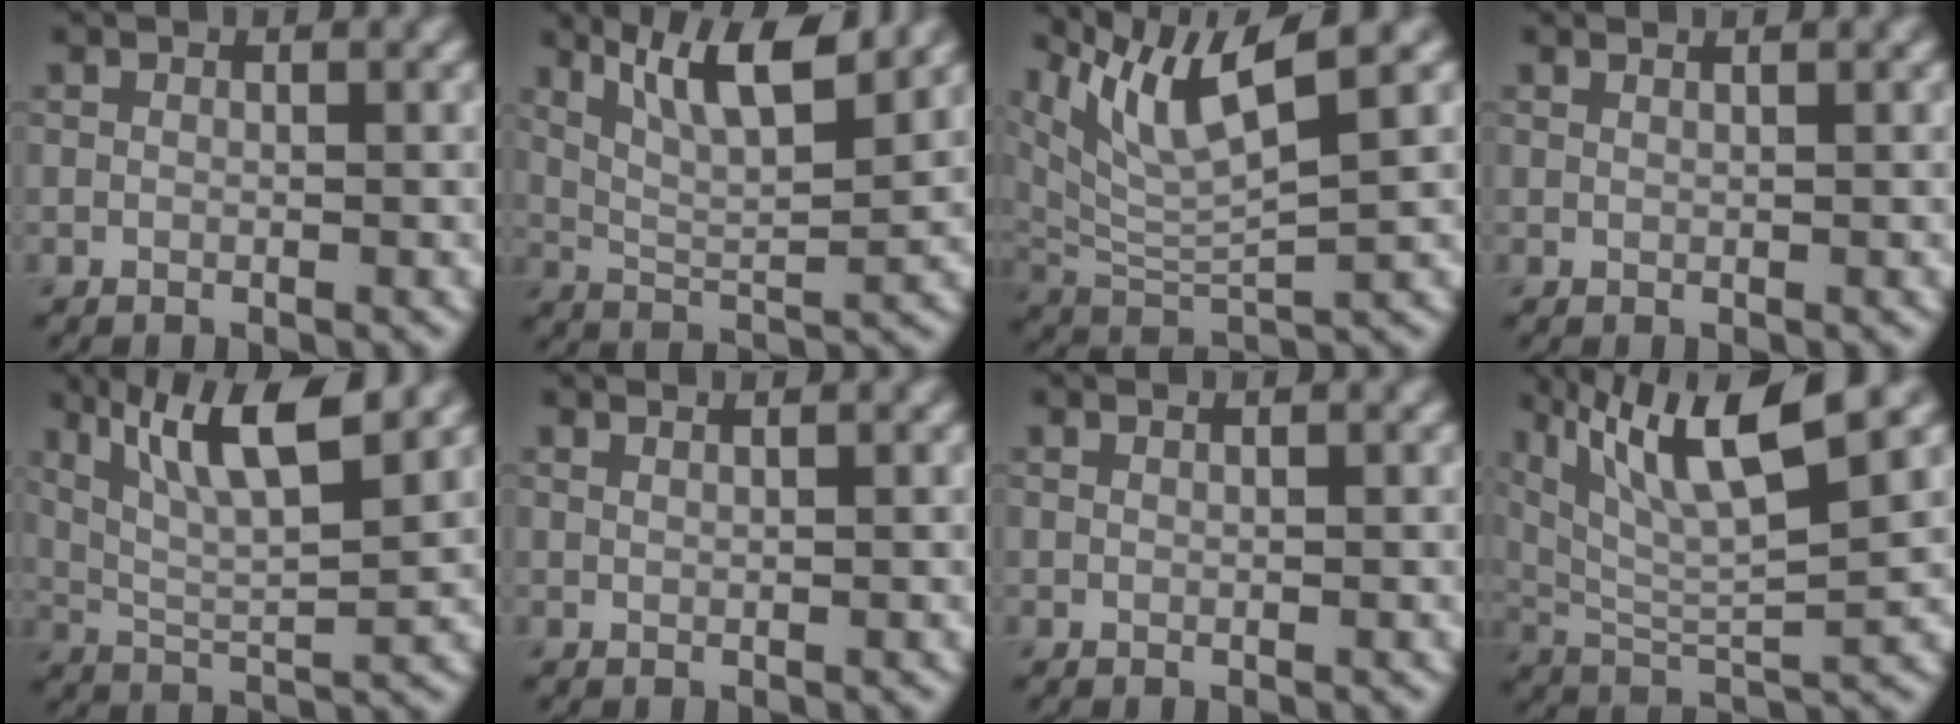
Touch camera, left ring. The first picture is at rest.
{"total": 7.3, "force": [4.4, 1.9, 5.5], "torque": [-0.096, 0.008, 0.076]}
{"total": 7.8, "force": [4.8, 1.5, 5.9], "torque": [-0.124, 0.004, 0.096]}
{"total": 1.2, "force": [0.9, 0.4, 0.6], "torque": [-0.003, -0.006, 0.002]}
{"total": 7.8, "force": [4.1, 1.8, 6.4], "torque": [-0.111, 0.006, 0.078]}
{"total": 1.8, "force": [1.3, 0.7, 1.0], "torque": [0.004, -0.005, 0.001]}
{"total": 0.9, "force": [0.7, 0.3, 0.4], "torque": [-0.004, -0.004, 0.001]}
{"total": 9.7, "force": [5.1, 2.0, 8.0], "torque": [-0.140, 0.010, 0.094]}